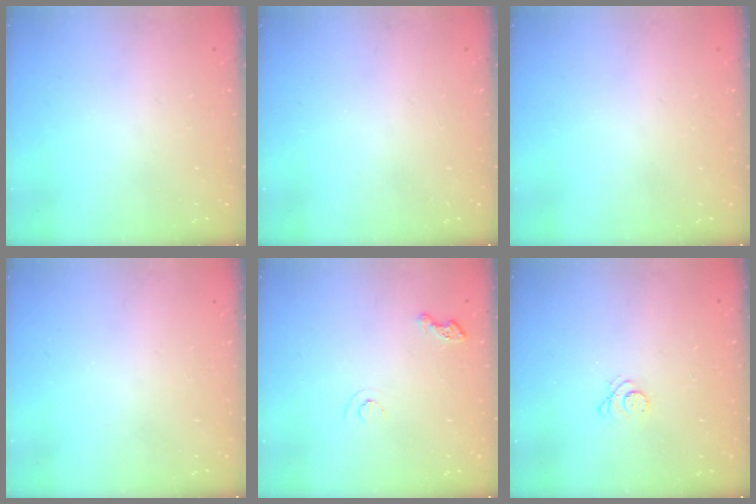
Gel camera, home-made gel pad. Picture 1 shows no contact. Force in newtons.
{"total": 0.0}
{"total": 0.0}
{"total": 0.0}
{"total": 4.8, "press": 4.7, "slide": 0.7}
{"total": 3.0, "press": 3.0, "slide": 0.4}